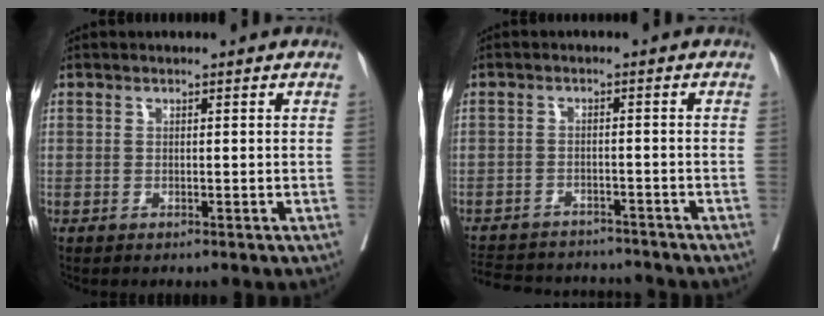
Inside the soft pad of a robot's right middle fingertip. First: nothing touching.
{"total": 14.7, "force": [-13.6, 3.7, 4.1], "torque": [-0.100, 0.003, -0.185]}